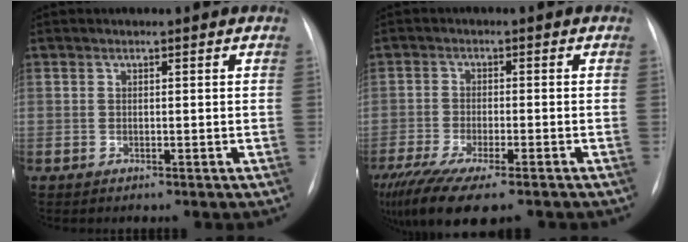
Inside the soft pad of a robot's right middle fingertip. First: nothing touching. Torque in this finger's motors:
{"motor_torque": [1.15, -0.98, 0.33, 0.10]}